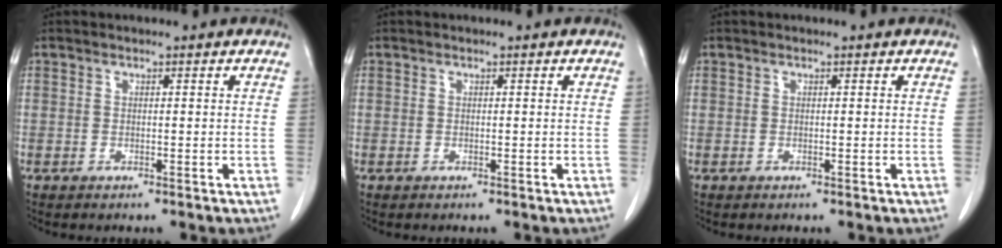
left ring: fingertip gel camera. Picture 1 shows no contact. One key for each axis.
{"total": 0.0}
{"total": 0.0}